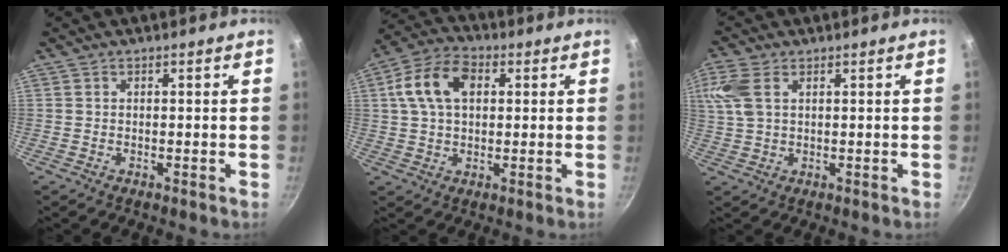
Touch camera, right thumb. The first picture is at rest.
{"total": 11.4, "force": [2.8, 7.3, 8.3], "torque": [-0.151, 0.020, 0.044]}
{"total": 7.5, "force": [2.7, 4.4, 5.5], "torque": [-0.150, 0.013, 0.058]}